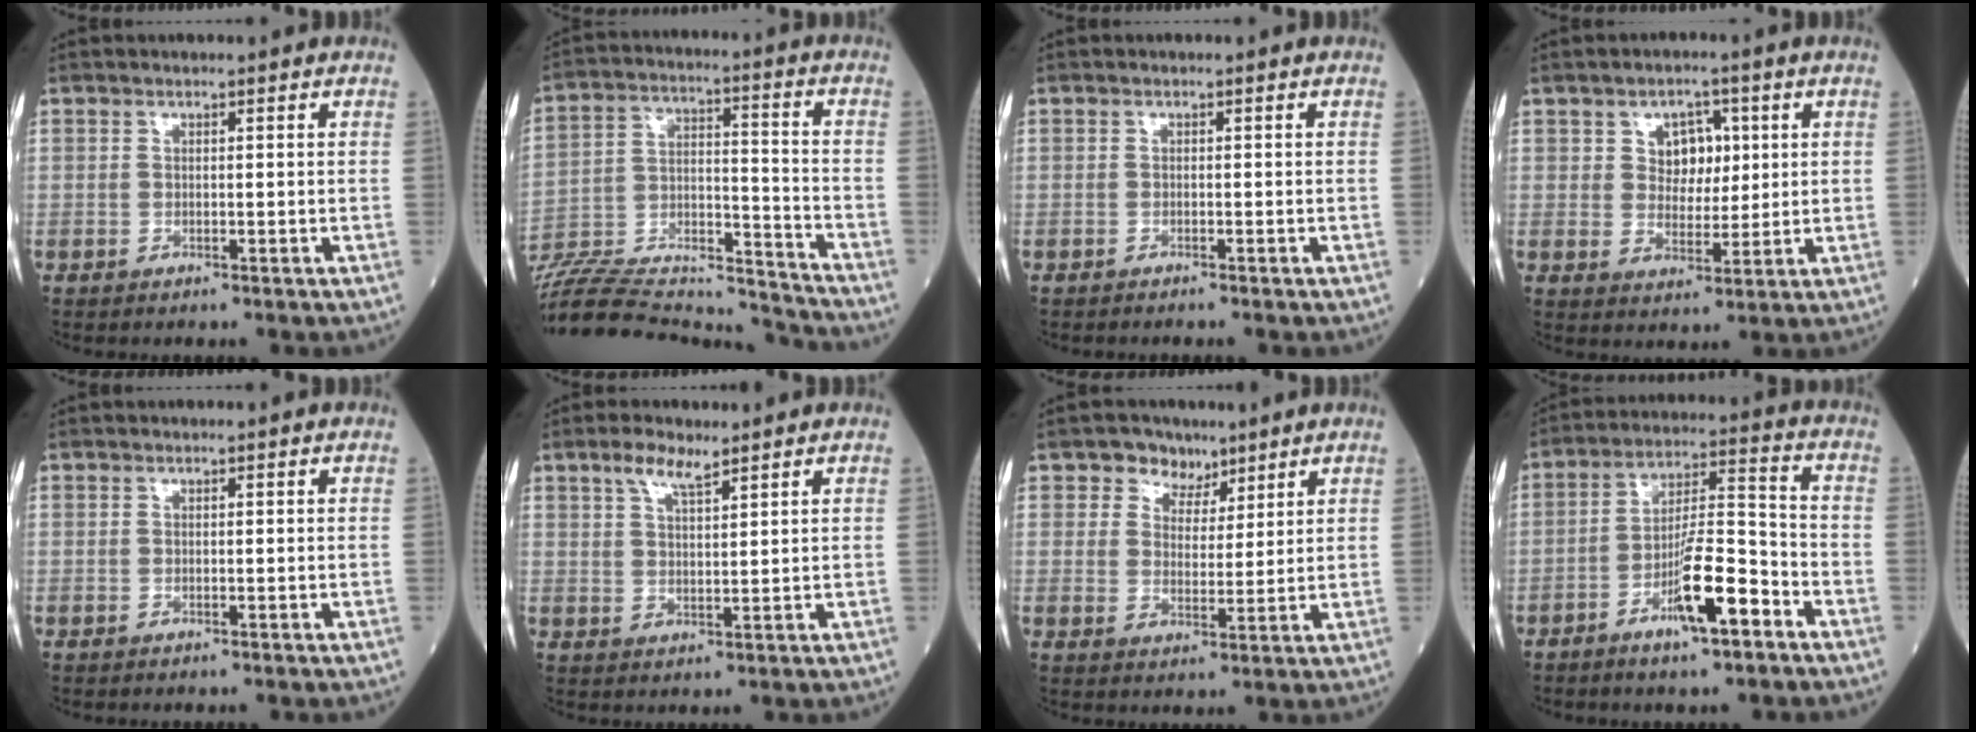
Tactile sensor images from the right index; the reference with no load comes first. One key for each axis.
{"total": 24.3, "fx": -23.0, "fy": 2.5, "fz": 7.5, "tx": -0.172, "ty": 0.001, "tz": -0.370}
{"total": 0.9, "fx": -0.8, "fy": -0.1, "fz": 0.4, "tx": -0.008, "ty": 0.000, "tz": -0.009}
{"total": 5.3, "fx": 1.8, "fy": 3.7, "fz": 3.3, "tx": -0.047, "ty": 0.009, "tz": 0.034}
{"total": 0.0}
{"total": 4.4, "fx": 3.2, "fy": 1.0, "fz": 2.8, "tx": -0.061, "ty": 0.007, "tz": 0.063}
{"total": 5.0, "fx": 3.4, "fy": 3.5, "fz": 0.9, "tx": -0.012, "ty": 0.004, "tz": 0.058}
{"total": 10.5, "fx": -5.4, "fy": 1.5, "fz": 8.9, "tx": -0.161, "ty": 0.003, "tz": -0.093}